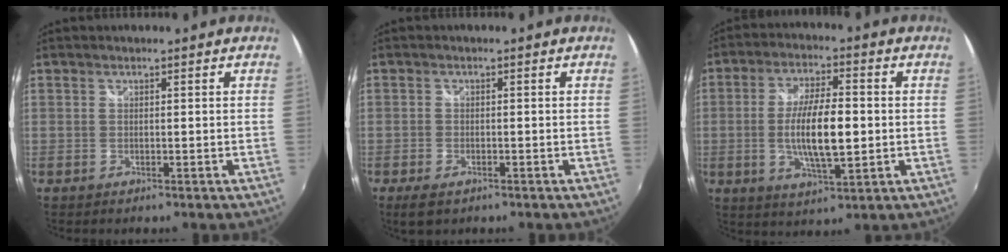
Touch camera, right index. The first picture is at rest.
{"total": 3.6, "force": [-2.2, 1.8, 2.2], "torque": [-0.050, -0.010, -0.038]}
{"total": 11.2, "force": [-1.0, 3.3, 10.7], "torque": [-0.201, -0.005, -0.015]}